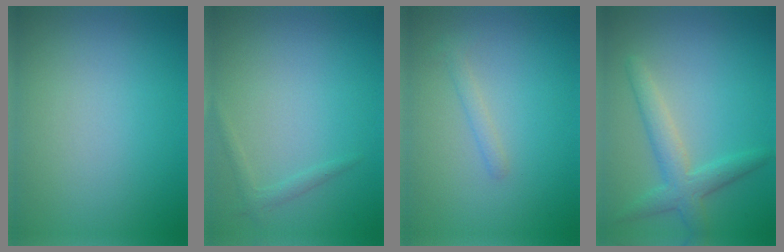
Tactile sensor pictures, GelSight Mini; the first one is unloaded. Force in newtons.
{"total": 1.0, "press": 1.0, "slide": 0.1}
{"total": 1.1, "press": 1.1, "slide": 0.0}
{"total": 3.3, "press": 3.3, "slide": 0.0}